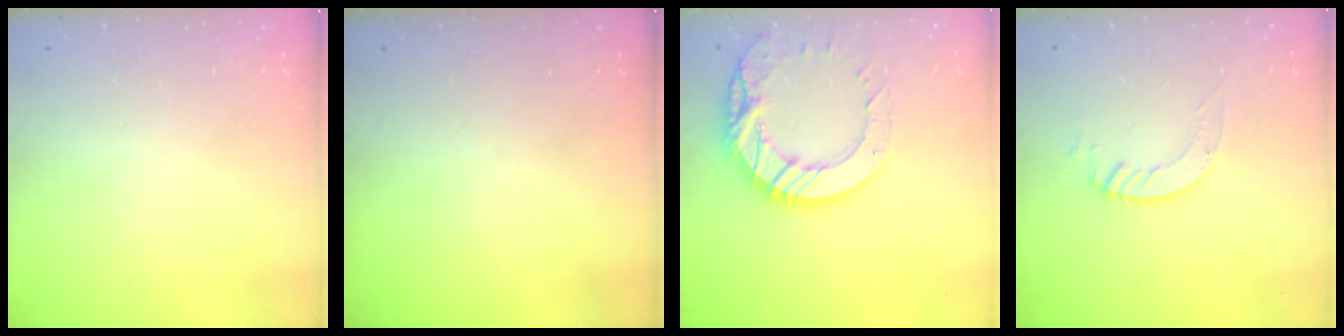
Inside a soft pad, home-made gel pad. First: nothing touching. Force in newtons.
{"total": 0.0}
{"total": 18.4, "press": 18.3, "slide": 1.9}
{"total": 3.6, "press": 3.6, "slide": 0.1}